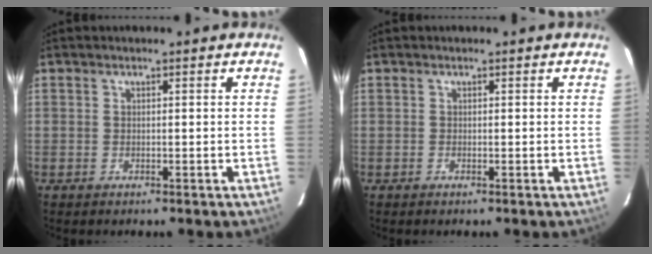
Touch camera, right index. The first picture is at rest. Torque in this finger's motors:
{"motor_torque": [-1.63, 0.05, -0.86, -0.21]}